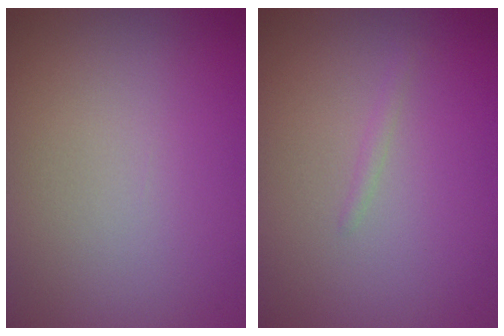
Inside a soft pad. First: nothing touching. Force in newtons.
{"total": 0.6, "press": 0.6, "slide": 0.1}